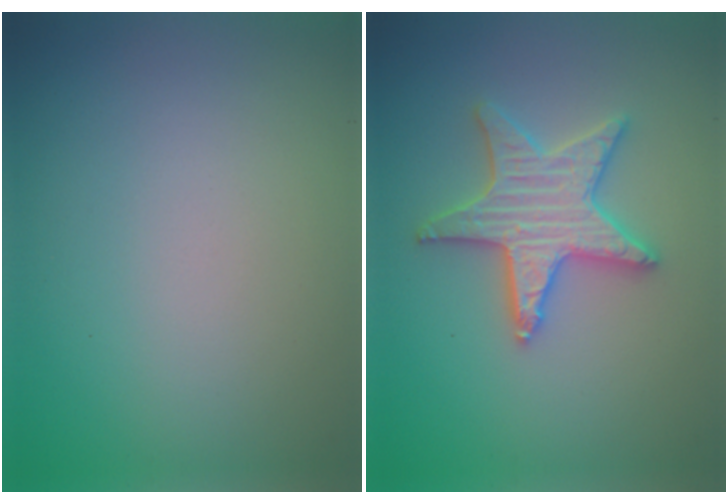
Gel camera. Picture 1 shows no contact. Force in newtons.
{"total": 5.1, "press": 5.0, "slide": 0.9}